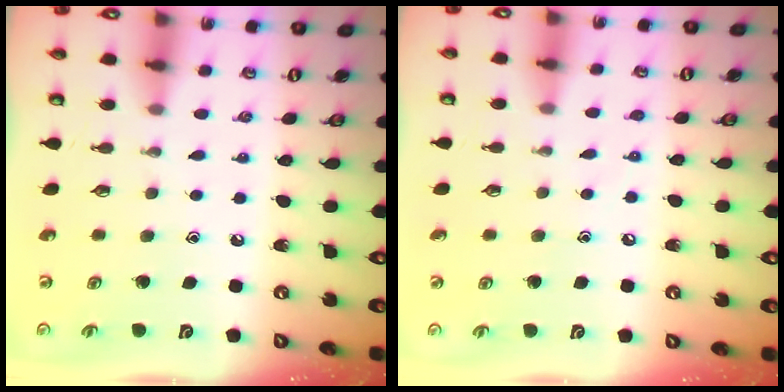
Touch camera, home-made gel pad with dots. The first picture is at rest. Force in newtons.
{"total": 4.9, "press": 4.8, "slide": 0.8}